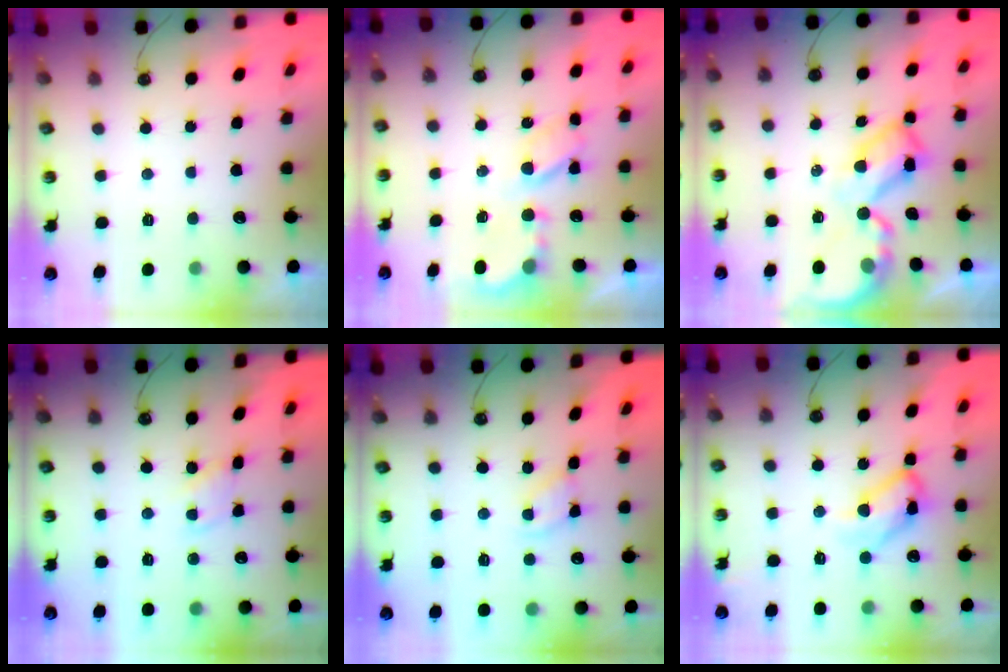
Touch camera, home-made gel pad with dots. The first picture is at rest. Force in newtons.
{"total": 6.0, "press": 6.0, "slide": 0.4}
{"total": 8.6, "press": 8.5, "slide": 0.7}
{"total": 2.1, "press": 2.1, "slide": 0.3}
{"total": 2.9, "press": 2.9, "slide": 0.1}
{"total": 12.4, "press": 12.3, "slide": 1.6}